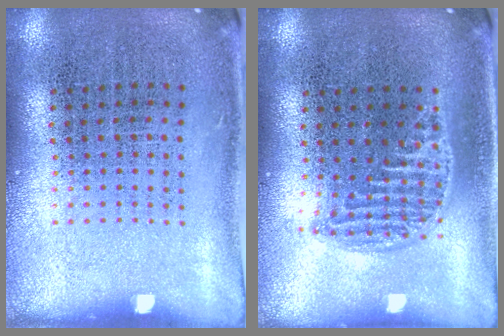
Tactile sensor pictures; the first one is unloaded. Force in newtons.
{"total": 1.2, "press": 1.0, "slide": 0.6}